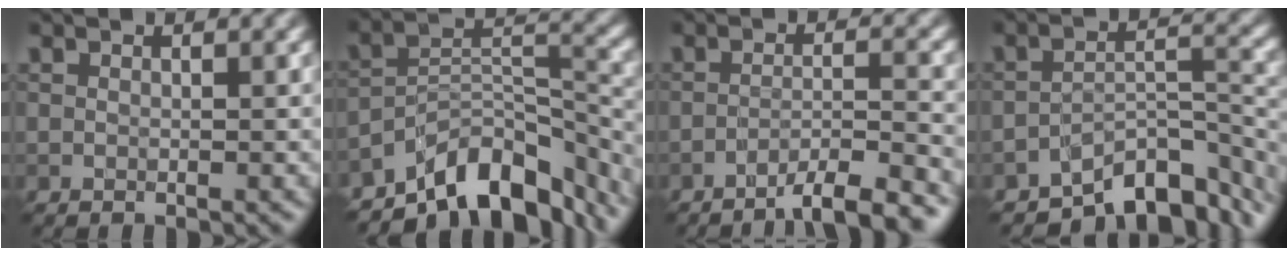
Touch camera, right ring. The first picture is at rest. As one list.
[{"total": 10.3, "force": [-7.9, 4.0, 5.2], "torque": [-0.073, 0.005, -0.143]}, {"total": 5.4, "force": [-4.2, 0.6, 3.3], "torque": [-0.045, 0.009, -0.068]}, {"total": 8.2, "force": [-6.2, 3.1, 4.4], "torque": [-0.047, -0.011, -0.098]}]